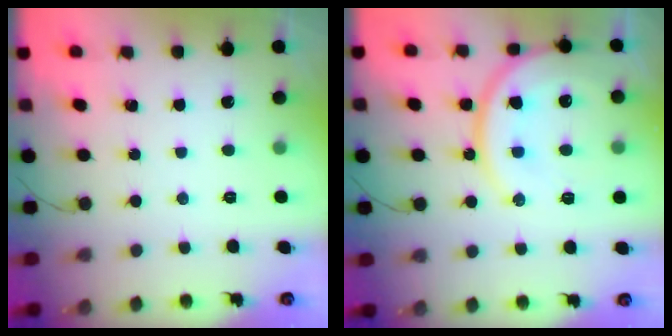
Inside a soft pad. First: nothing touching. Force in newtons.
{"total": 16.6, "press": 16.5, "slide": 1.9}